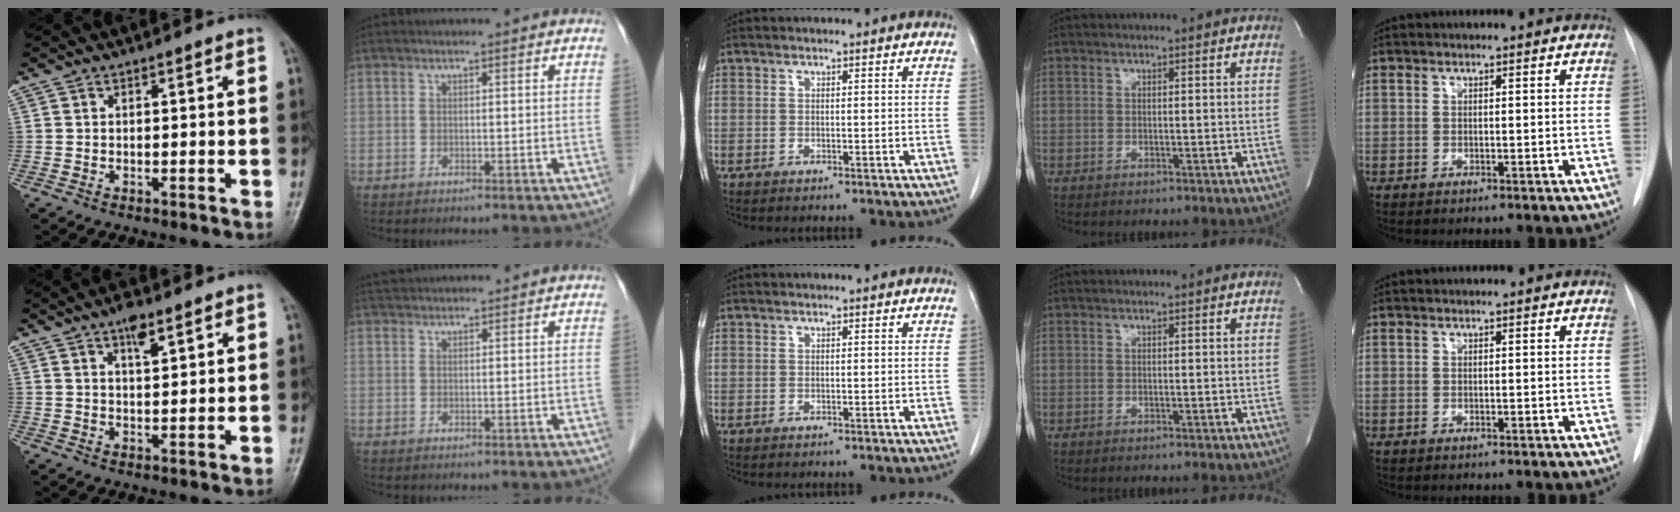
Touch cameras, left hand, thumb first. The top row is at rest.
{"thumb": {"total": 4.6, "force": [2.8, 1.5, 3.2], "torque": [-0.048, -0.012, 0.047]}, "index": {"total": 3.1, "force": [3.0, 0.5, 0.7], "torque": [-0.010, 0.032, 0.053]}}